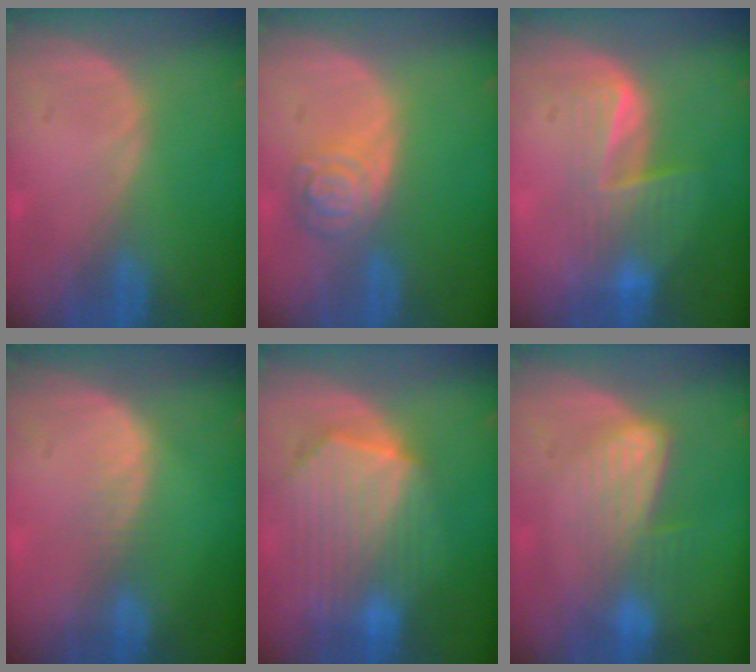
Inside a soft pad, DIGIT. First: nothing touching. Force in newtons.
{"total": 5.3, "press": 4.8, "slide": 2.3}
{"total": 6.5, "press": 6.2, "slide": 1.9}
{"total": 1.6, "press": 1.6, "slide": 0.1}
{"total": 10.3, "press": 8.9, "slide": 5.3}
{"total": 7.0, "press": 5.8, "slide": 3.8}